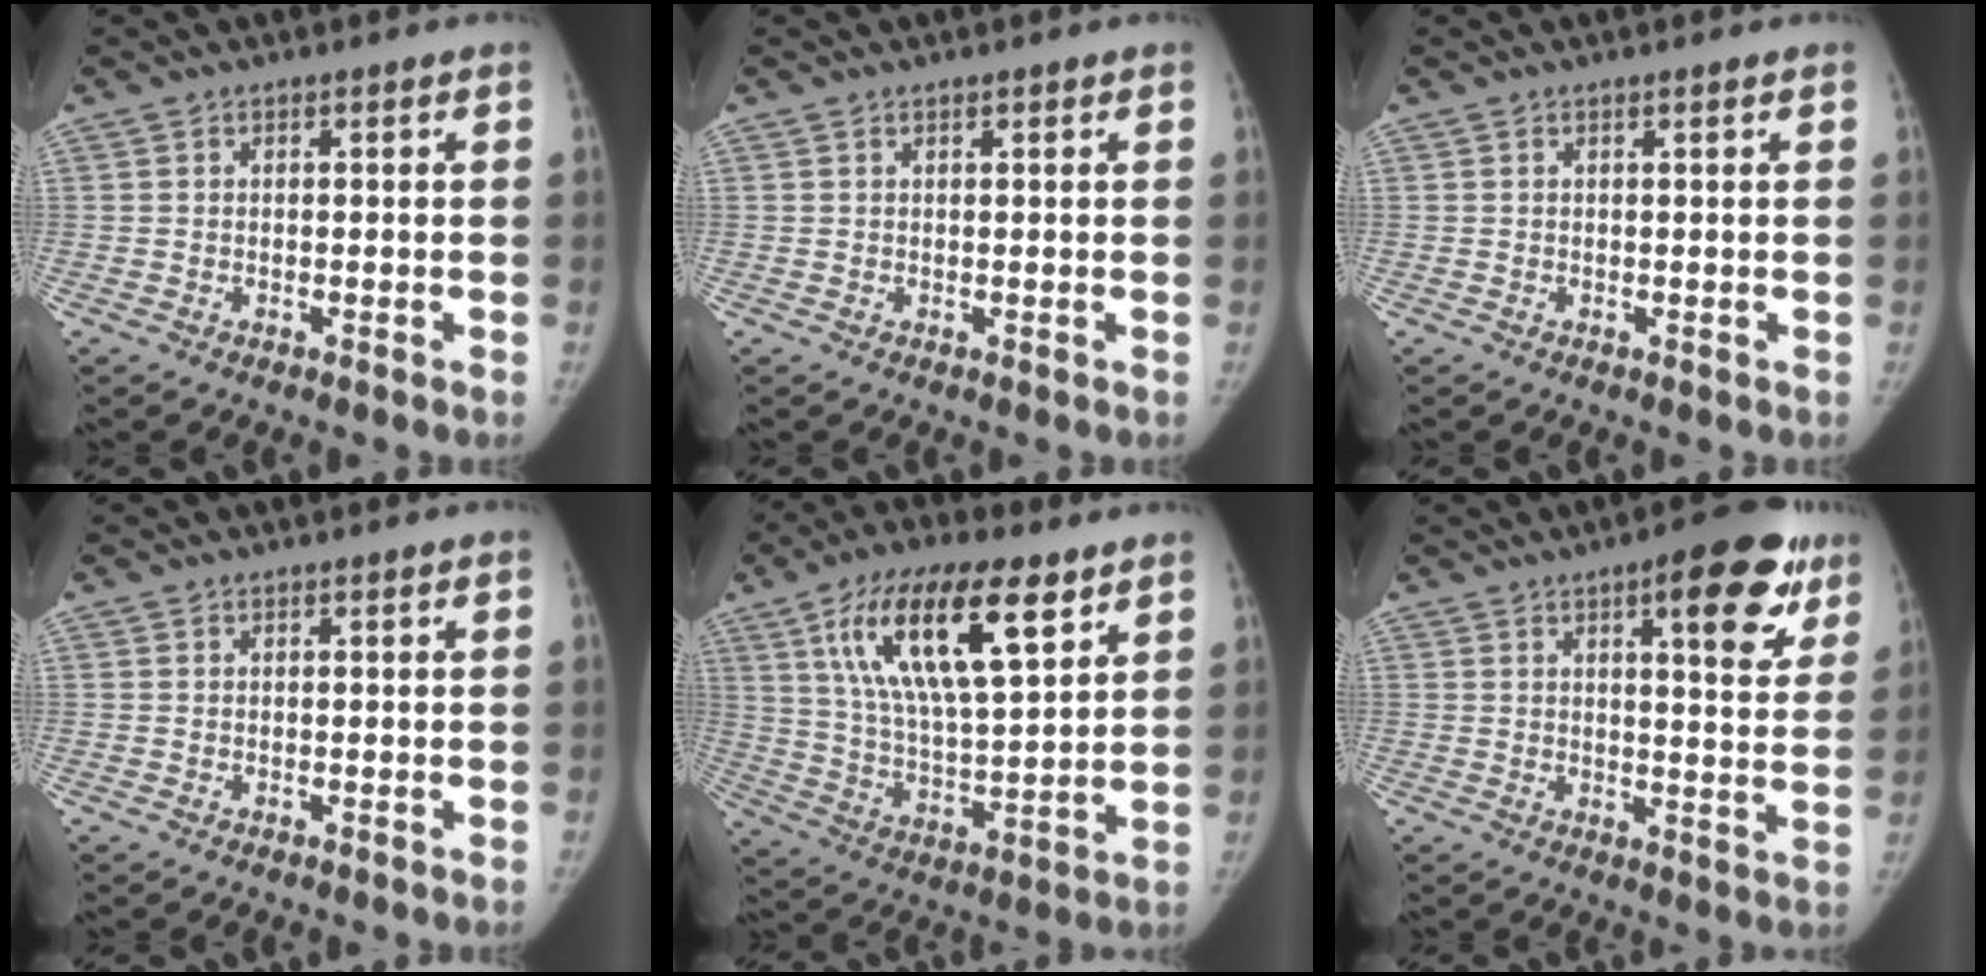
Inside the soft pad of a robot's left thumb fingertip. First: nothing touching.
{"total": 0.7, "force": [0.6, 0.2, 0.3], "torque": [-0.005, -0.003, 0.009]}
{"total": 0.5, "force": [0.4, 0.0, 0.3], "torque": [-0.008, -0.002, 0.009]}
{"total": 0.0}
{"total": 20.9, "force": [10.1, 7.6, 16.6], "torque": [-0.276, -0.028, 0.180]}
{"total": 14.0, "force": [7.3, 4.7, 11.0], "torque": [-0.101, -0.027, 0.090]}